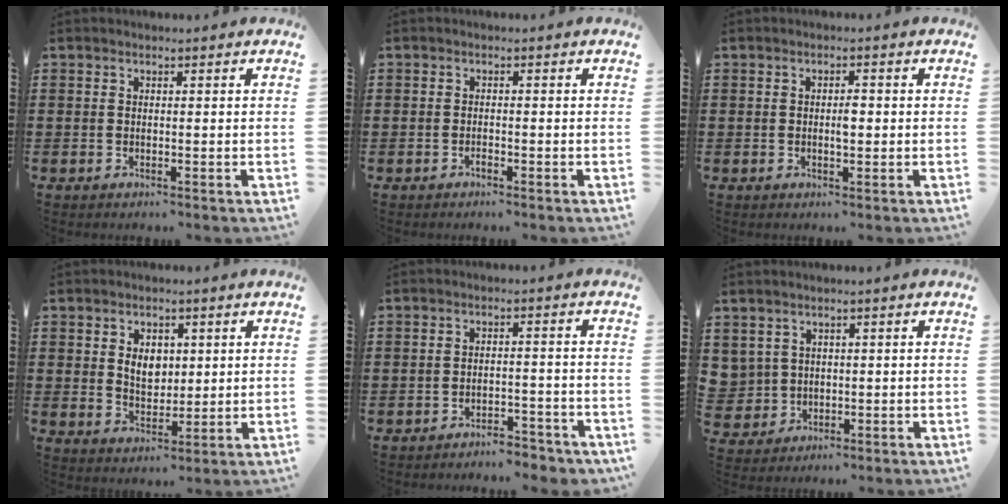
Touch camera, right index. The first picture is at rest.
{"total": 0.8, "force": [-0.6, 0.3, 0.3], "torque": [-0.009, 0.000, -0.013]}
{"total": 2.1, "force": [0.0, 0.7, 2.0], "torque": [-0.038, 0.001, -0.001]}
{"total": 4.4, "force": [1.0, 3.2, 2.7], "torque": [-0.048, 0.006, 0.012]}
{"total": 3.3, "force": [-3.3, 0.2, 0.3], "torque": [-0.011, 0.003, -0.068]}
{"total": 2.6, "force": [1.2, 2.3, 0.0], "torque": [-0.014, 0.009, 0.022]}